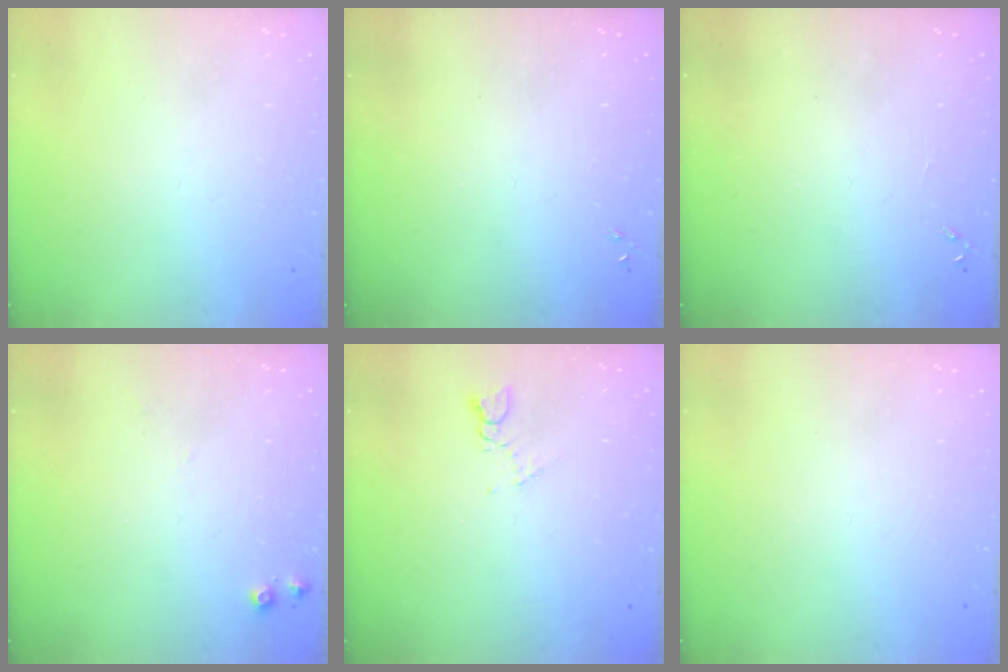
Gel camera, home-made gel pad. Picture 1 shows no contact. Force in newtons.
{"total": 0.0}
{"total": 0.0}
{"total": 5.7, "press": 5.6, "slide": 0.9}
{"total": 2.6, "press": 2.6, "slide": 0.4}
{"total": 0.0}